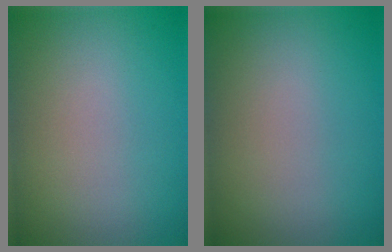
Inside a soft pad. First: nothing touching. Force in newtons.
{"total": 0.0}